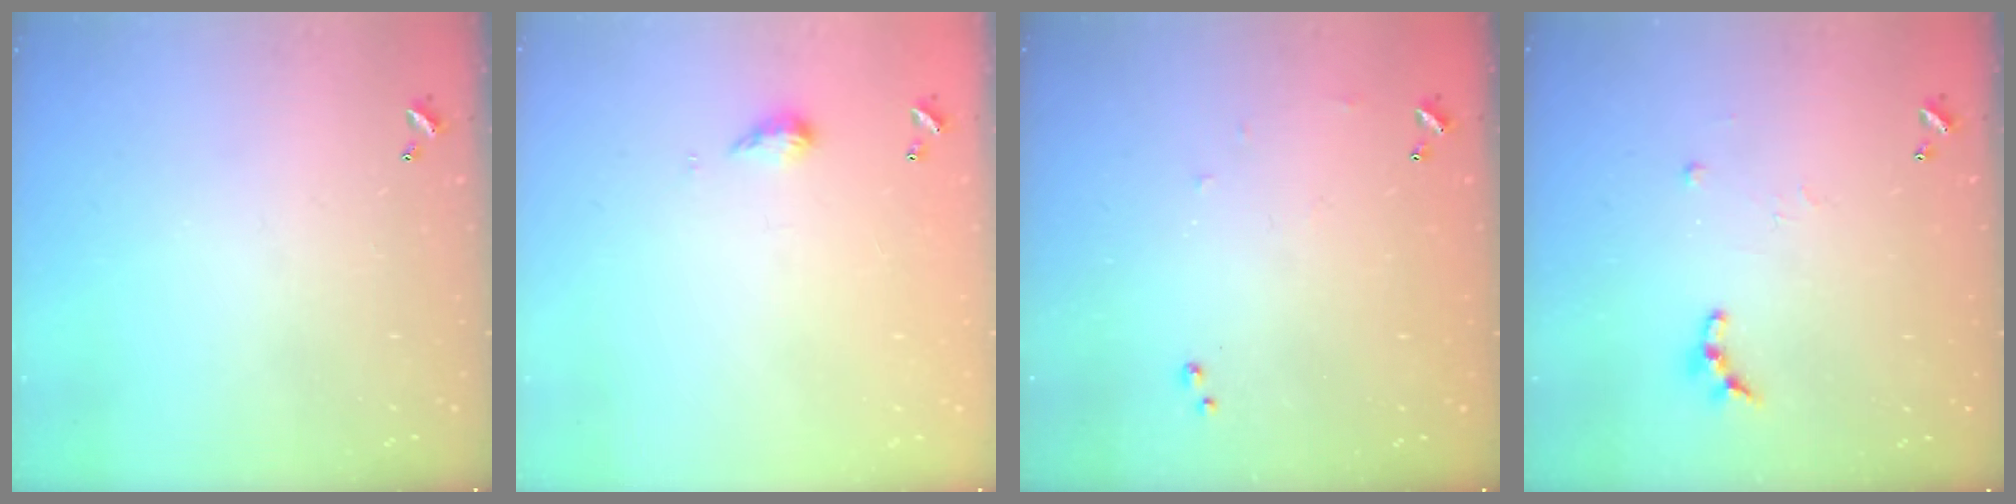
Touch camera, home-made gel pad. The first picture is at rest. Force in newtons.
{"total": 4.7, "press": 4.6, "slide": 0.4}
{"total": 6.4, "press": 6.4, "slide": 0.8}
{"total": 6.7, "press": 6.7, "slide": 0.6}